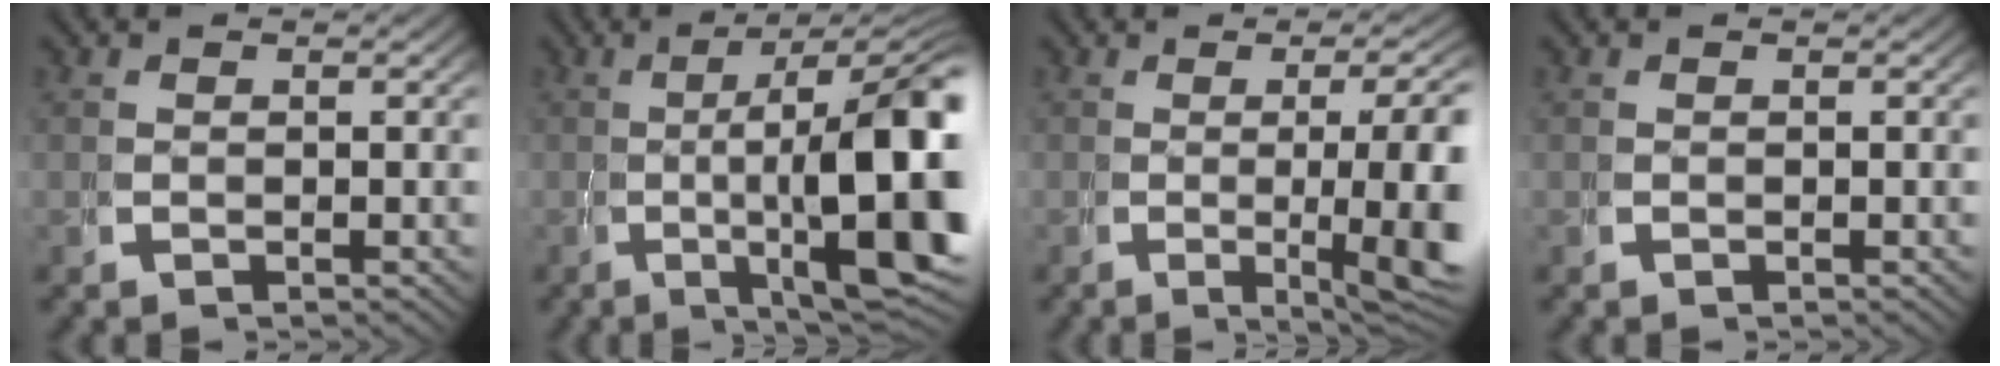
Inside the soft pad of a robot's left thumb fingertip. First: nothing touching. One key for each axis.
{"total": 16.0, "fx": -0.8, "fy": 6.4, "fz": 14.7, "tx": -0.197, "ty": -0.018, "tz": -0.007}
{"total": 9.3, "fx": -1.6, "fy": 2.8, "fz": 8.7, "tx": -0.115, "ty": -0.004, "tz": -0.024}
{"total": 0.0}